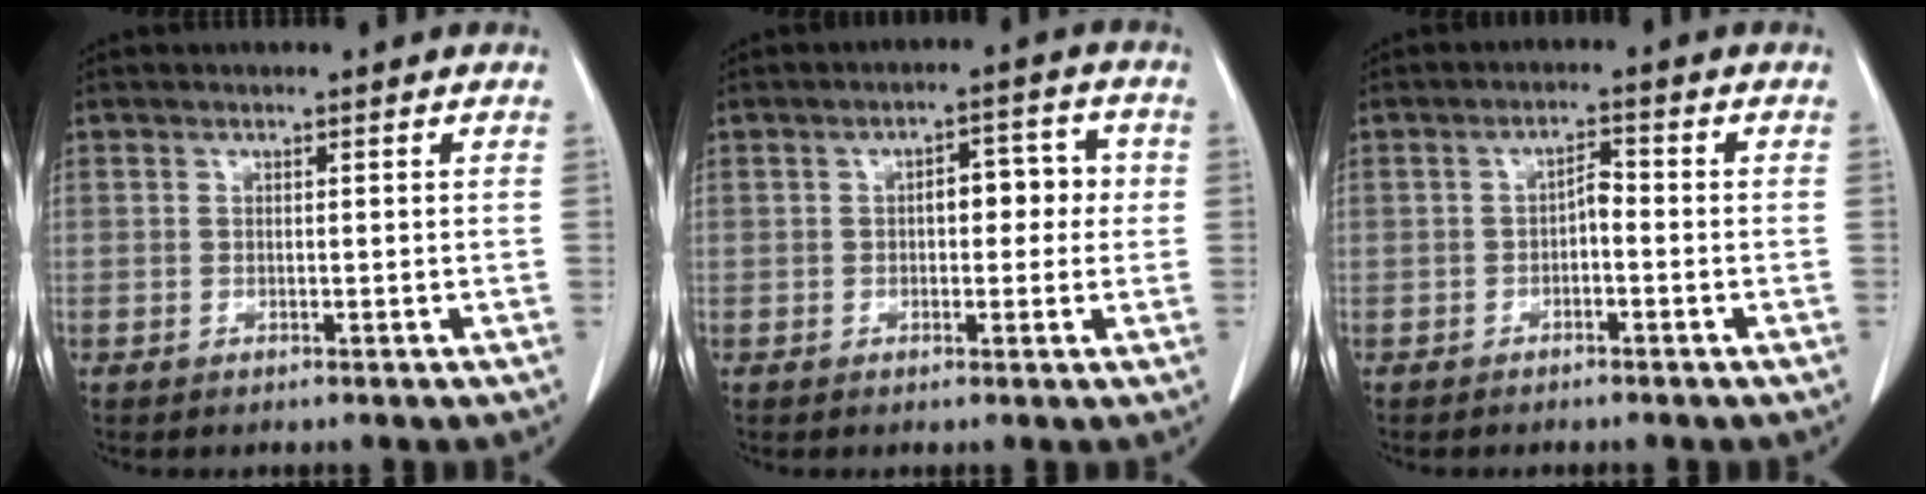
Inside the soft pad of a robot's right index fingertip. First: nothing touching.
{"total": 5.6, "force": [0.4, 2.7, 4.9], "torque": [-0.063, 0.028, 0.003]}
{"total": 2.3, "force": [-0.8, 0.8, 2.0], "torque": [-0.031, 0.007, -0.014]}